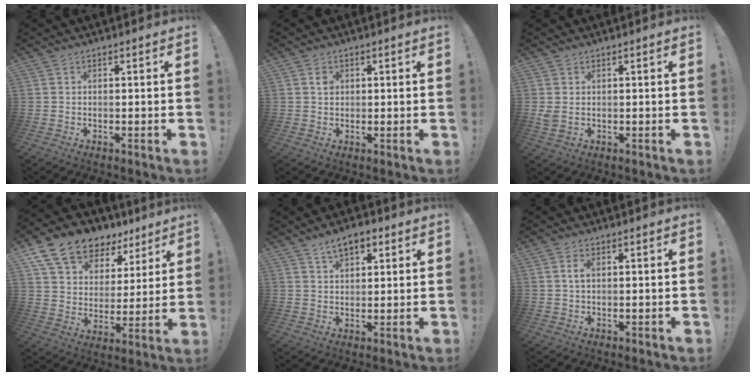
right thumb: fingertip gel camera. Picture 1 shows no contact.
{"total": 1.9, "force": [0.4, 1.6, 0.8], "torque": [0.007, -0.005, 0.002]}
{"total": 2.2, "force": [0.7, 1.3, 1.7], "torque": [-0.017, -0.004, 0.011]}
{"total": 13.9, "force": [9.8, 8.1, 5.4], "torque": [-0.089, -0.072, 0.181]}
{"total": 6.8, "force": [4.0, 3.9, 3.8], "torque": [-0.058, -0.007, 0.072]}
{"total": 2.7, "force": [0.9, 1.3, 2.2], "torque": [-0.031, -0.001, 0.012]}